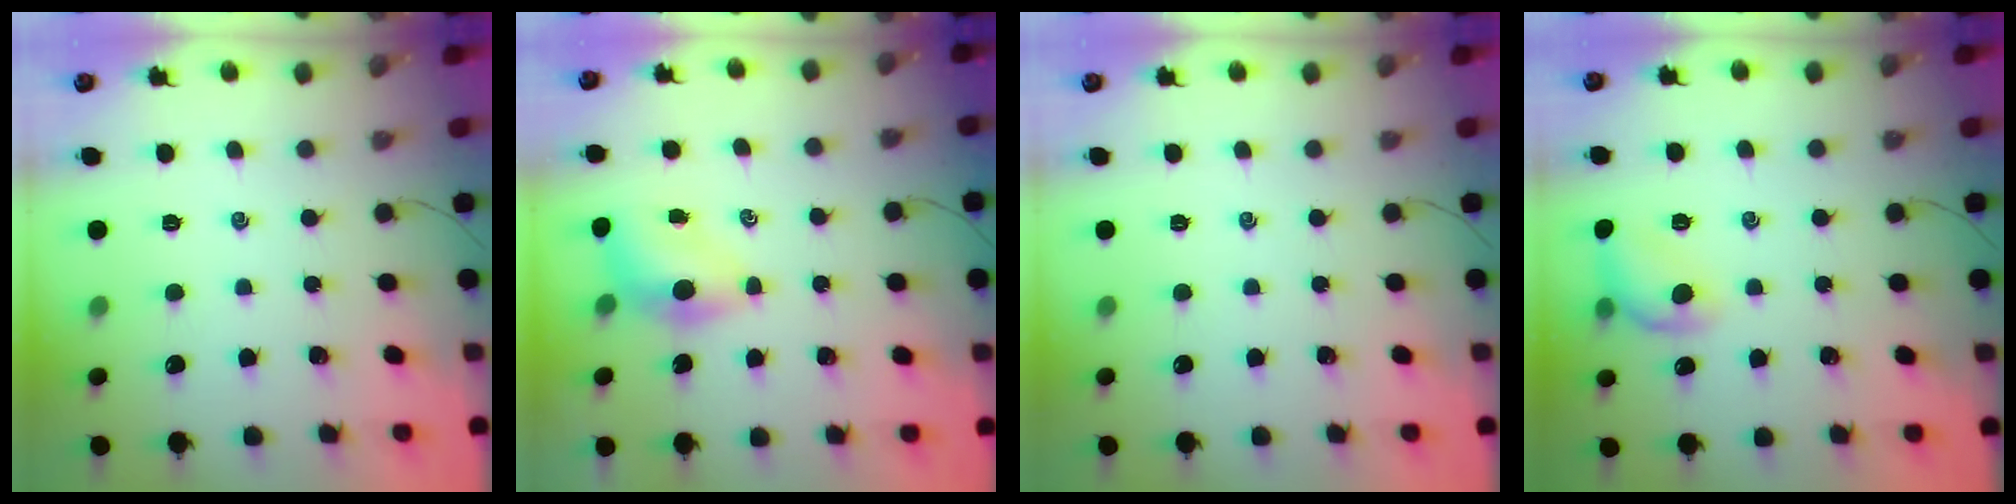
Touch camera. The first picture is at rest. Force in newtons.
{"total": 5.1, "press": 4.9, "slide": 1.4}
{"total": 0.0}
{"total": 10.1, "press": 10.1, "slide": 0.4}